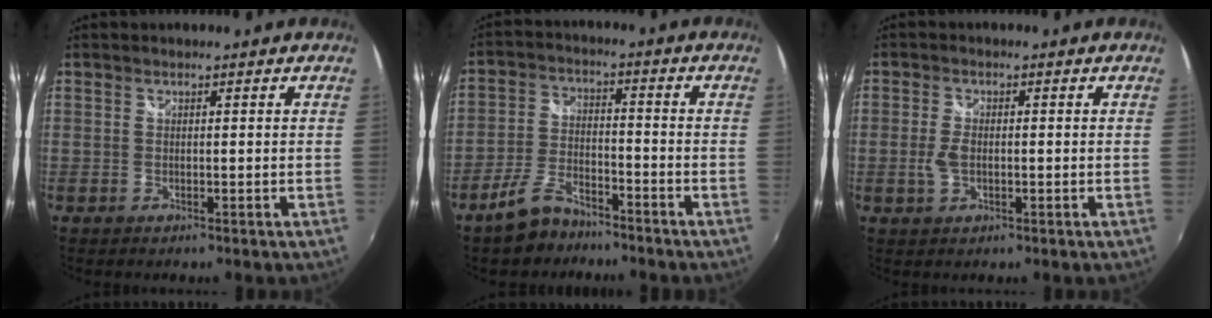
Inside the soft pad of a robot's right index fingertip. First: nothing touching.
{"total": 7.7, "force": [-6.1, 3.4, 3.2], "torque": [-0.079, 0.009, -0.108]}
{"total": 3.4, "force": [-0.7, 2.0, 2.7], "torque": [-0.060, 0.001, -0.014]}